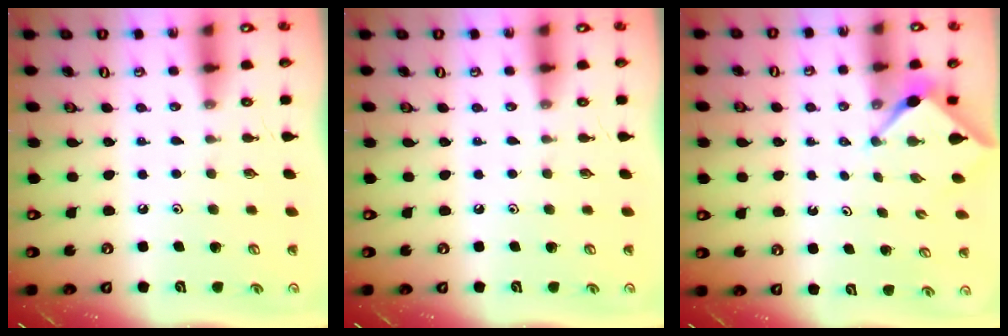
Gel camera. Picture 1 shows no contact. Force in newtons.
{"total": 0.0}
{"total": 3.0, "press": 2.9, "slide": 0.4}